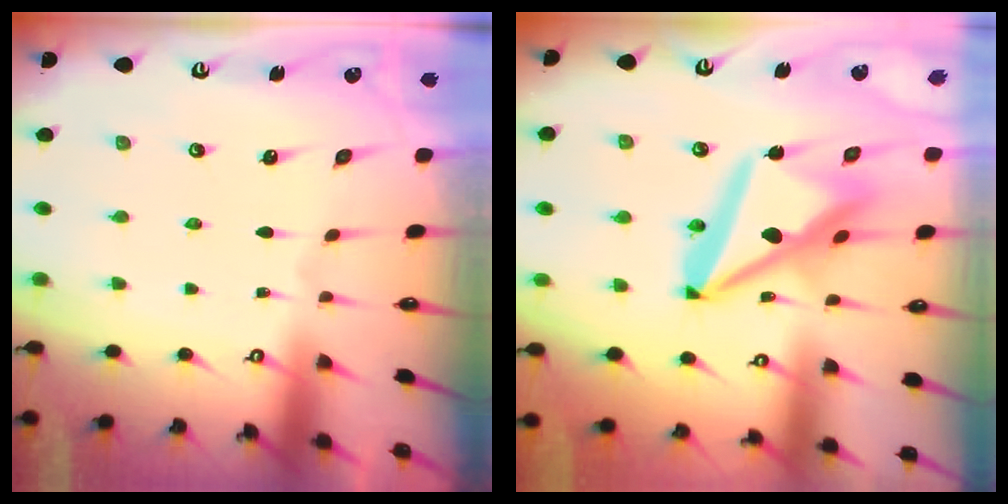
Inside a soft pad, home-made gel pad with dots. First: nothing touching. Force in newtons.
{"total": 16.0, "press": 15.9, "slide": 1.8}